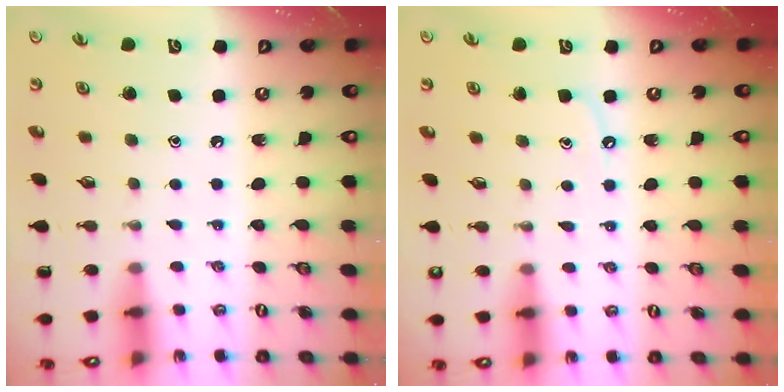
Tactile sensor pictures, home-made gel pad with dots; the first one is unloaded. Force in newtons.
{"total": 4.5, "press": 4.4, "slide": 0.6}